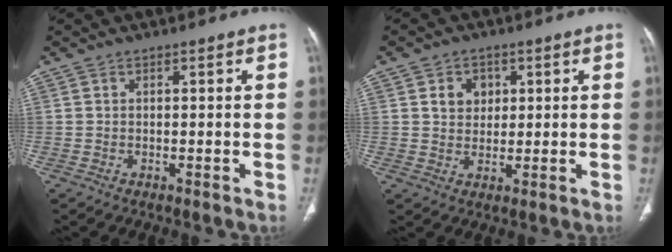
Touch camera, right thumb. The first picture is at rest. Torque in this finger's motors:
{"motor_torque": [0.11, 0.27, 0.17, 0.02, -0.02]}